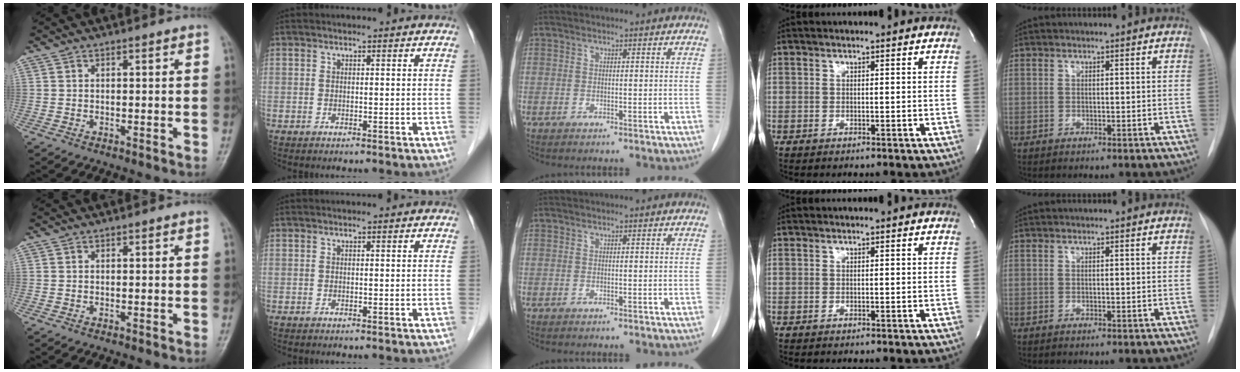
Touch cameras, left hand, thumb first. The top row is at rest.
{}